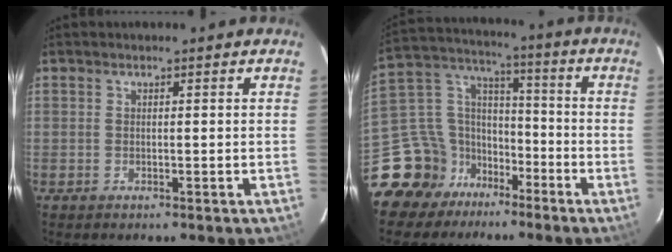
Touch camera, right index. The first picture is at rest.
{"total": 14.6, "force": [-10.6, 9.5, 3.2], "torque": [-0.090, 0.053, -0.182]}